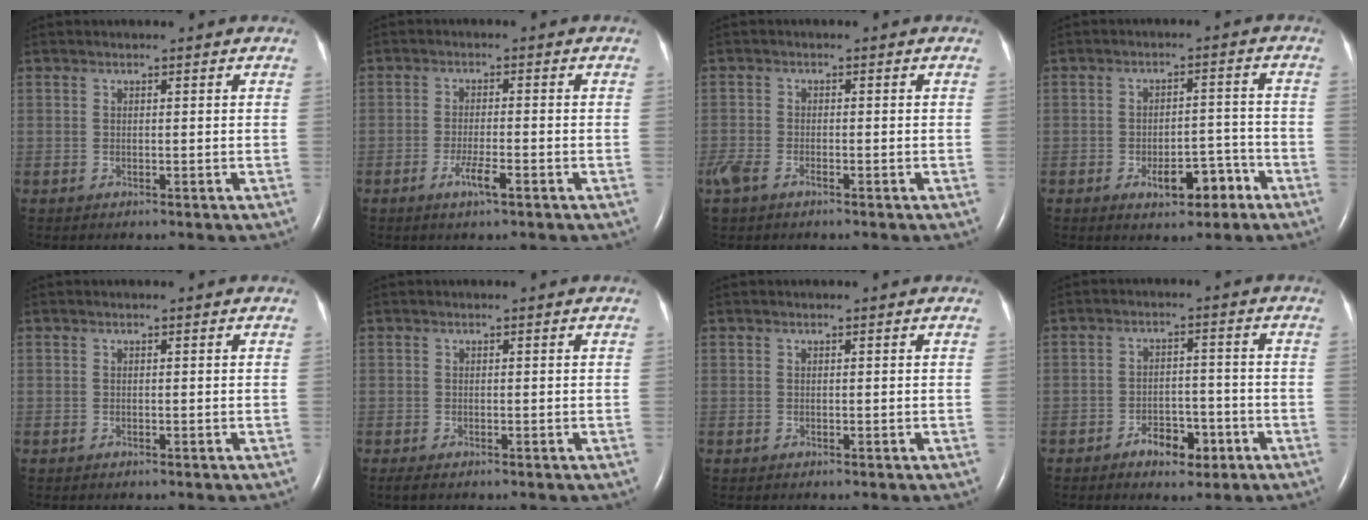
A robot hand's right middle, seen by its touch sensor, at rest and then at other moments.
{"total": 3.4, "force": [-1.8, 0.2, 2.8], "torque": [-0.057, -0.004, -0.033]}
{"total": 4.6, "force": [-2.9, 2.1, 2.8], "torque": [-0.068, -0.008, -0.056]}
{"total": 6.0, "force": [-3.4, 2.6, 4.2], "torque": [-0.055, 0.011, -0.044]}
{"total": 0.0}
{"total": 1.1, "force": [-0.8, 0.3, 0.7], "torque": [-0.019, -0.005, -0.013]}
{"total": 0.0}
{"total": 5.1, "force": [-2.9, 2.6, 3.2], "torque": [-0.049, 0.008, -0.042]}